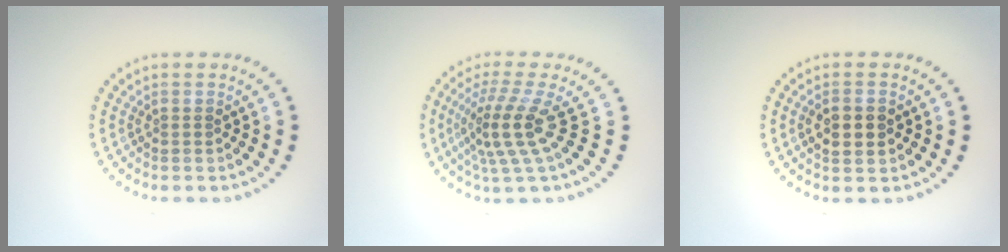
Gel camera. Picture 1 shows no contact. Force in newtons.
{"total": 4.2, "press": 2.9, "slide": 3.1}
{"total": 2.5, "press": 2.5, "slide": 0.2}